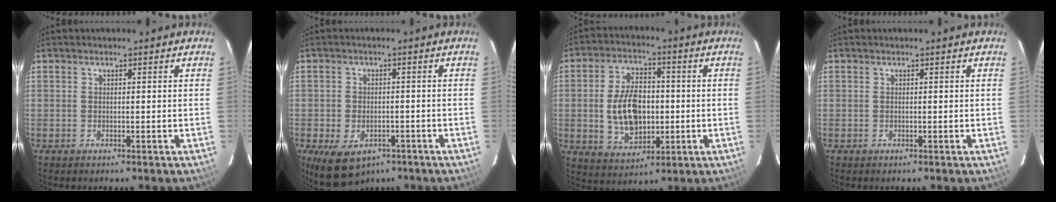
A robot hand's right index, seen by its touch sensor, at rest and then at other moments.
{"total": 10.1, "force": [-5.6, 6.4, 5.4], "torque": [-0.119, -0.016, -0.077]}
{"total": 12.1, "force": [-0.9, 7.4, 9.4], "torque": [-0.186, 0.011, -0.002]}
{"total": 0.0}